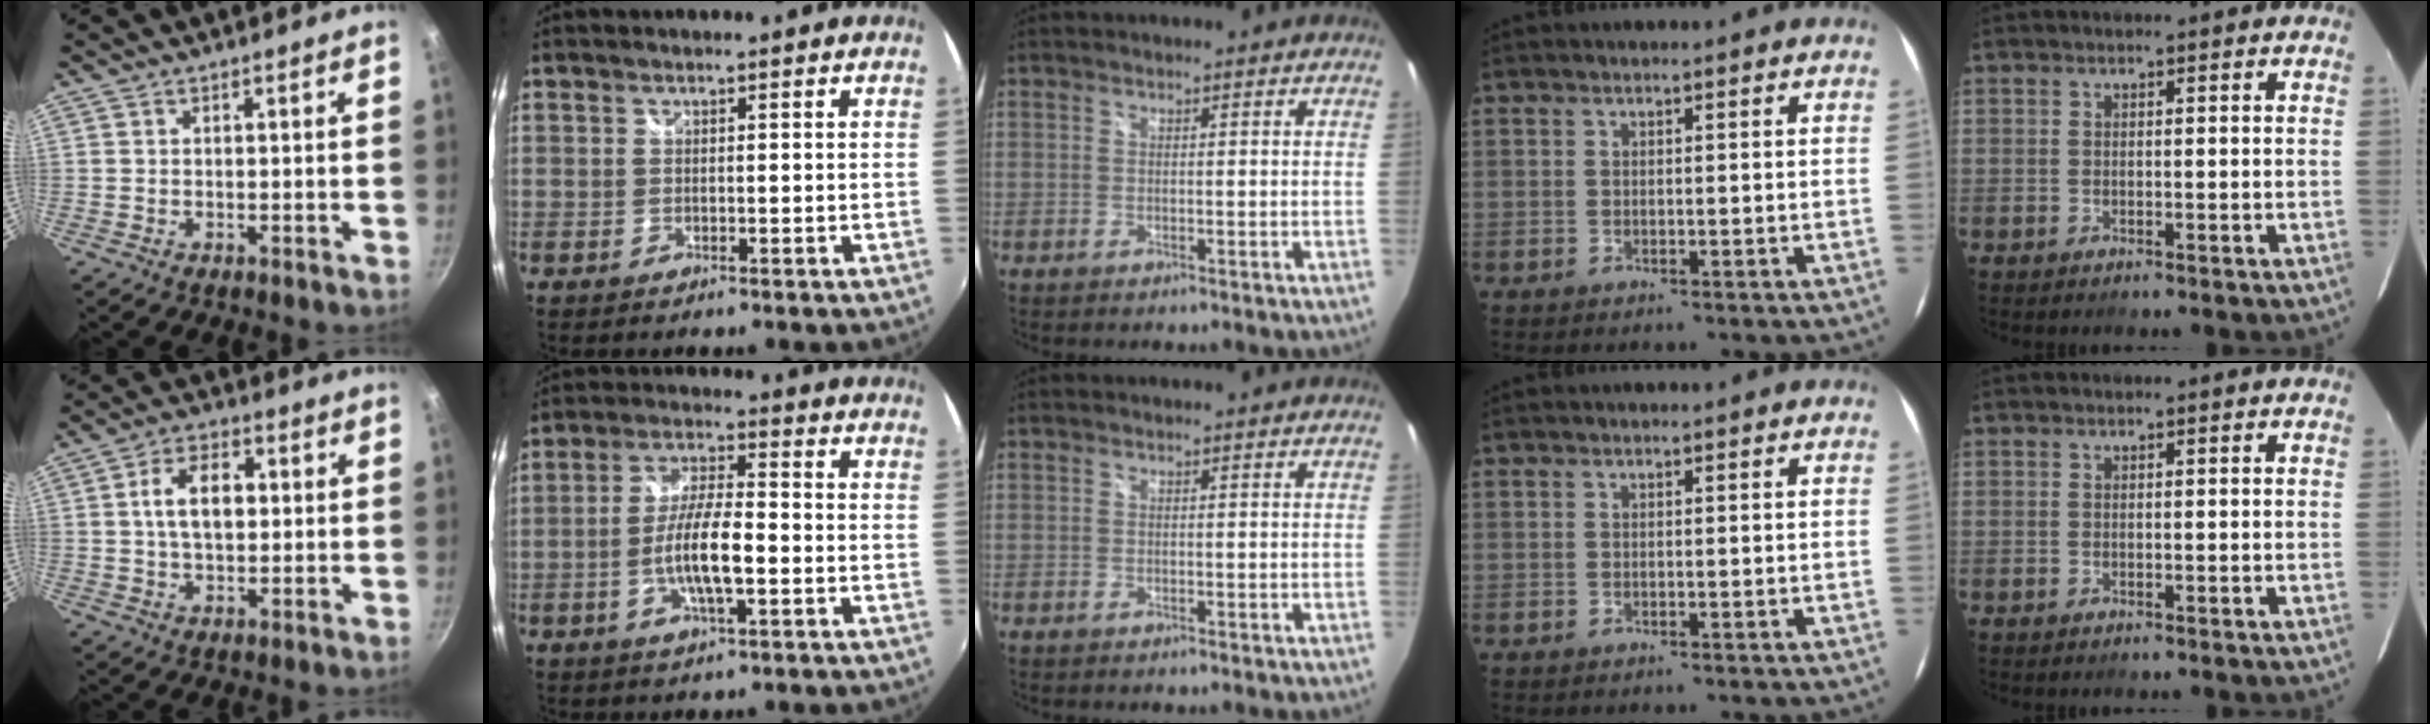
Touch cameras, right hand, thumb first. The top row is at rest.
{"thumb": {"total": 9.1, "force": [1.0, 5.6, 7.1], "torque": [-0.104, 0.017, 0.011]}, "index": {"total": 9.3, "force": [-2.7, 2.1, 8.6], "torque": [-0.171, -0.001, -0.048]}}